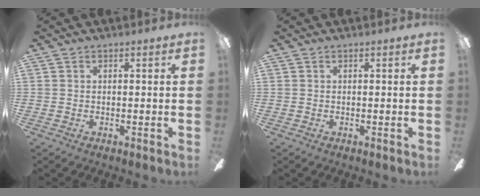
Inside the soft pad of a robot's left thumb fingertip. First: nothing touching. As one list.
[{"total": 0.0}]